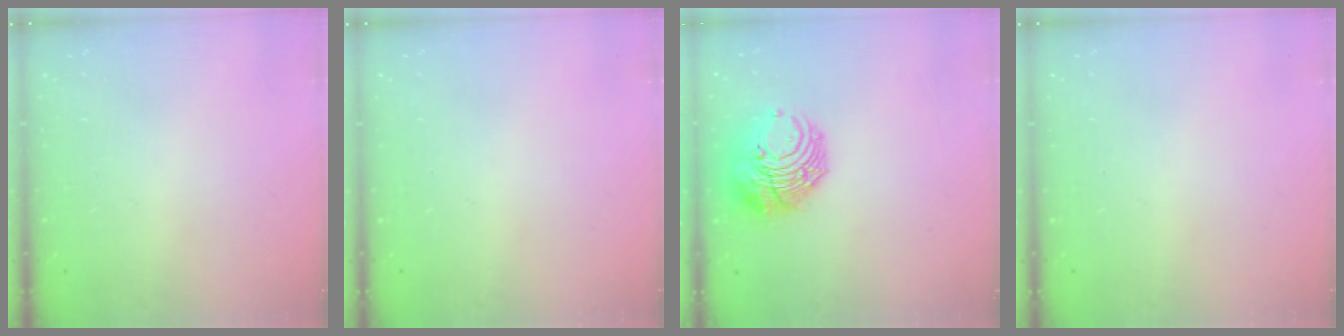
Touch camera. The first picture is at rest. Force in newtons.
{"total": 0.0}
{"total": 10.6, "press": 10.5, "slide": 1.2}
{"total": 0.0}